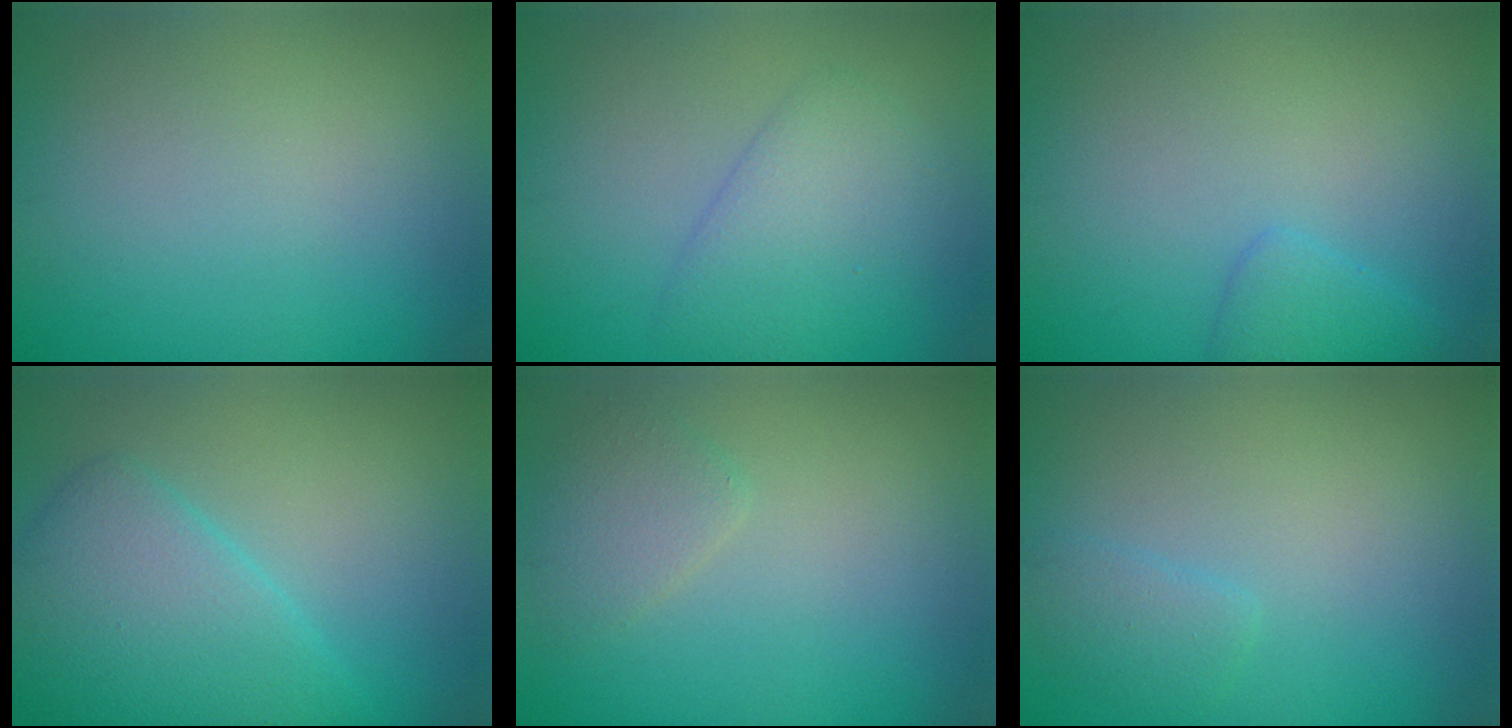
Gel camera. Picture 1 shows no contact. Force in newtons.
{"total": 3.2, "press": 3.2, "slide": 0.3}
{"total": 1.6, "press": 1.6, "slide": 0.1}
{"total": 5.9, "press": 5.9, "slide": 0.0}
{"total": 1.7, "press": 1.7, "slide": 0.2}
{"total": 1.4, "press": 1.4, "slide": 0.2}